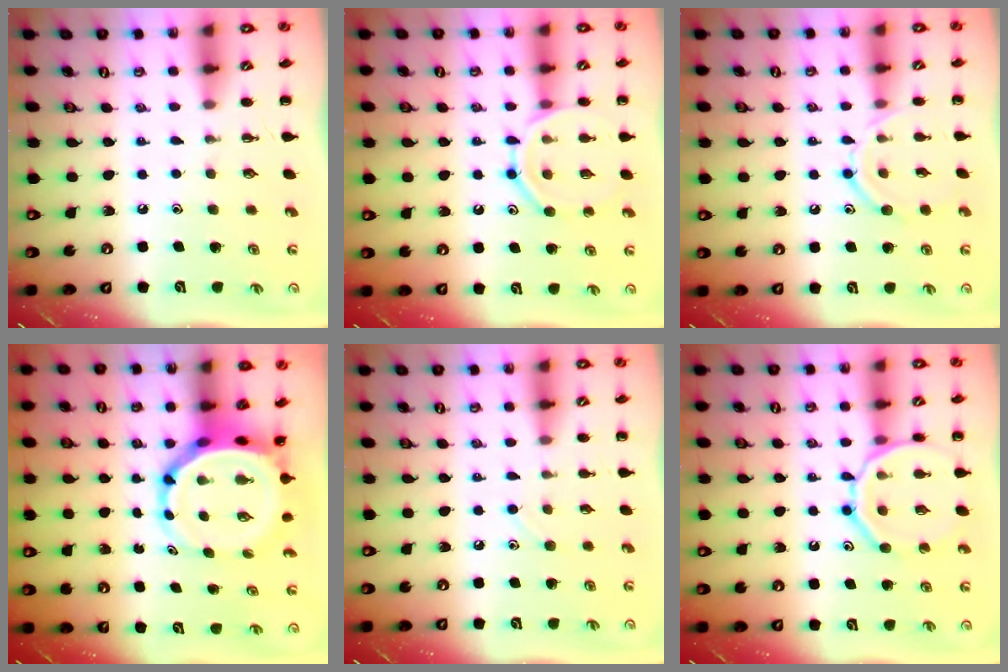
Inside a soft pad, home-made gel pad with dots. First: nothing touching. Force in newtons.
{"total": 12.8, "press": 12.7, "slide": 1.2}
{"total": 10.9, "press": 10.9, "slide": 0.8}
{"total": 7.0, "press": 6.7, "slide": 2.1}
{"total": 6.3, "press": 5.9, "slide": 2.1}
{"total": 14.7, "press": 14.7, "slide": 1.1}